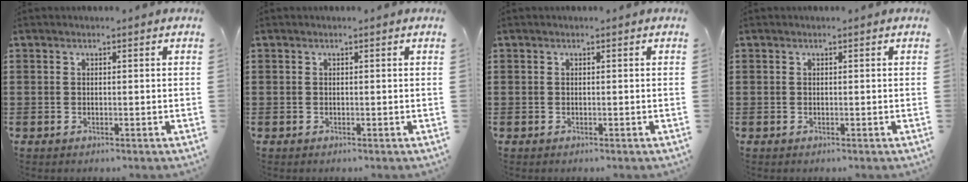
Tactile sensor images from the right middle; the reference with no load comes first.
{"total": 0.0}
{"total": 0.0}
{"total": 0.0}